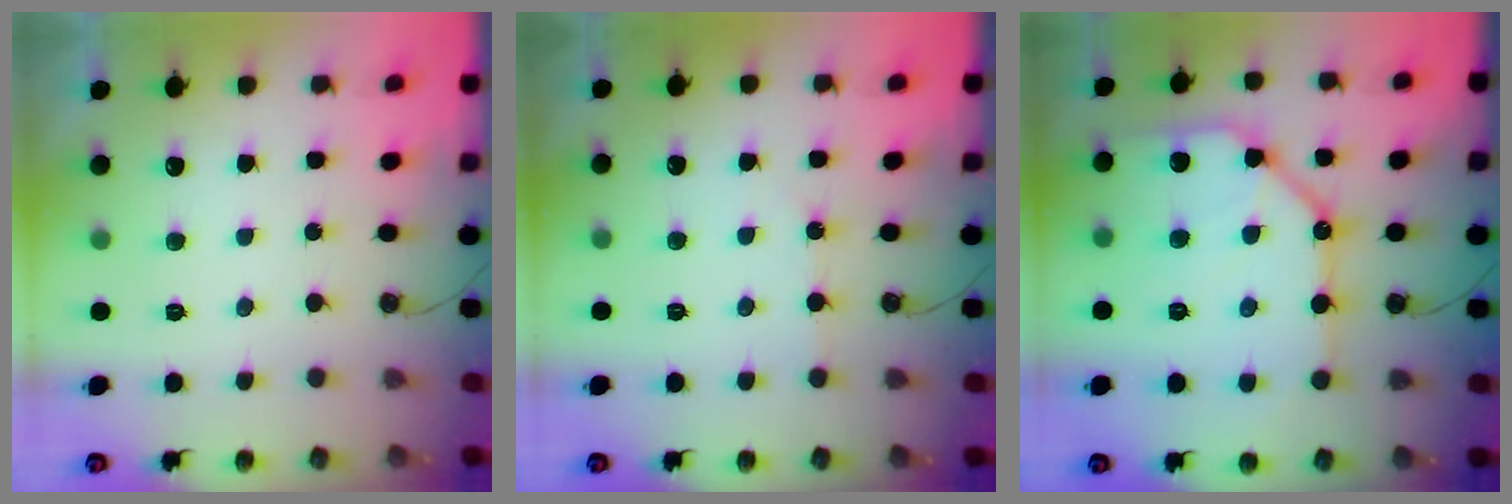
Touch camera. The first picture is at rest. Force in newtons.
{"total": 1.7, "press": 1.6, "slide": 0.3}
{"total": 16.0, "press": 15.9, "slide": 1.5}